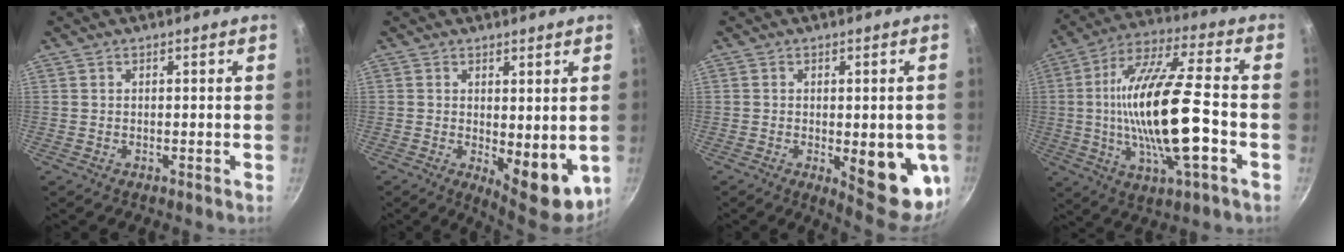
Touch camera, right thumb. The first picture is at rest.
{"total": 9.5, "force": [-0.6, 4.3, 8.4], "torque": [-0.089, -0.008, 0.006]}
{"total": 13.7, "force": [-2.6, 5.1, 12.4], "torque": [-0.117, -0.015, -0.025]}
{"total": 21.5, "force": [-3.0, 6.0, 20.4], "torque": [-0.376, 0.019, -0.057]}